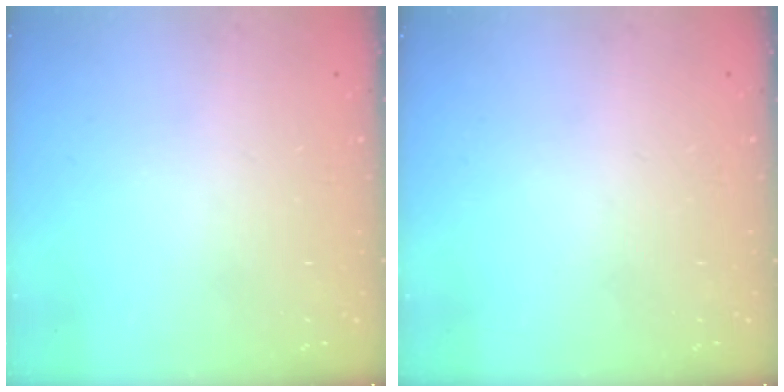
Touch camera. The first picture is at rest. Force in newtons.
{"total": 0.0}